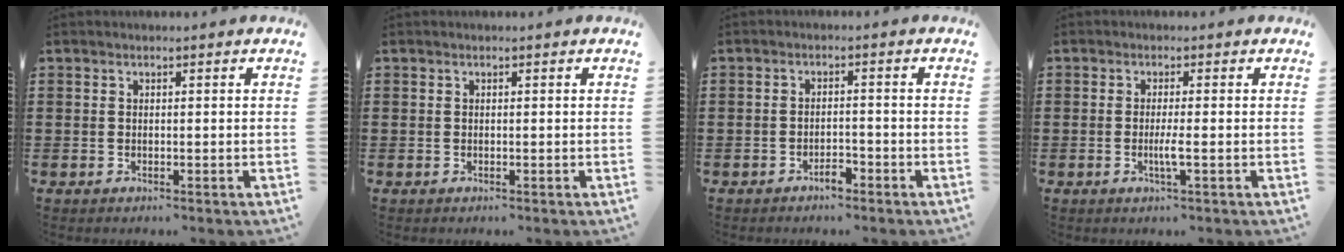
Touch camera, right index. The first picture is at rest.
{"total": 0.0}
{"total": 2.4, "force": [-1.9, 0.7, 1.2], "torque": [-0.026, 0.002, -0.038]}
{"total": 2.7, "force": [-0.6, -0.1, 2.6], "torque": [-0.052, -0.010, -0.015]}